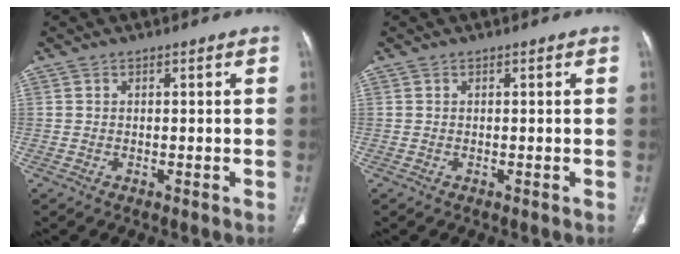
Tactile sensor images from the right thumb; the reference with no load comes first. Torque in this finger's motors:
{"motor_torque": [0.64, 0.28, 0.08, -0.07, 0.00]}